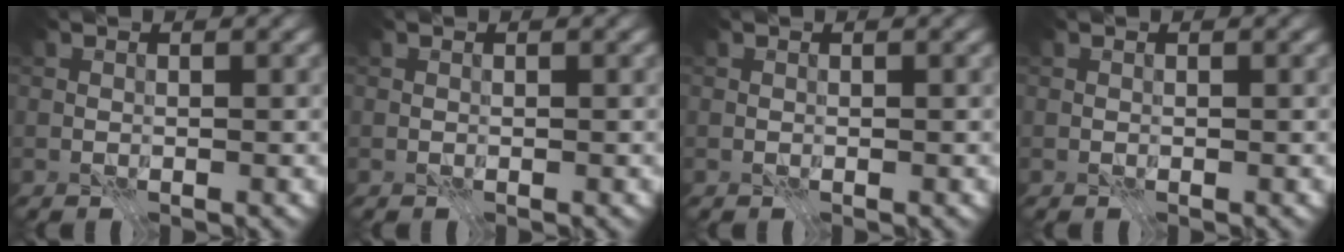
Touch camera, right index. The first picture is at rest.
{"total": 0.0}
{"total": 0.0}
{"total": 0.0}